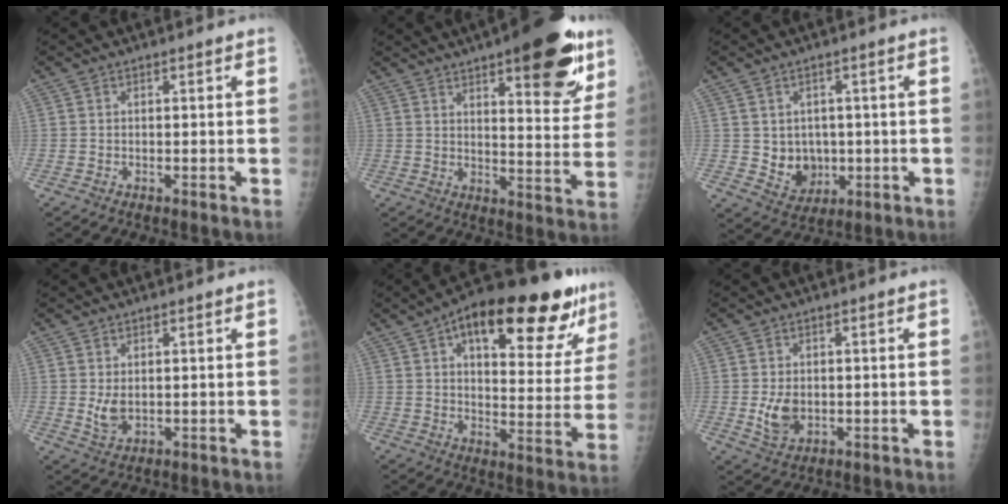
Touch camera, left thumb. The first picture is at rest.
{"total": 19.8, "force": [11.2, 6.5, 14.9], "torque": [-0.163, -0.049, 0.153]}
{"total": 6.8, "force": [-0.1, 5.8, 3.6], "torque": [-0.024, -0.005, 0.017]}
{"total": 3.5, "force": [0.6, 2.1, 2.7], "torque": [-0.044, -0.012, 0.018]}
{"total": 26.2, "force": [14.1, 10.6, 19.5], "torque": [-0.239, -0.012, 0.202]}
{"total": 4.9, "force": [-0.3, 3.4, 3.5], "torque": [-0.055, -0.007, 0.003]}